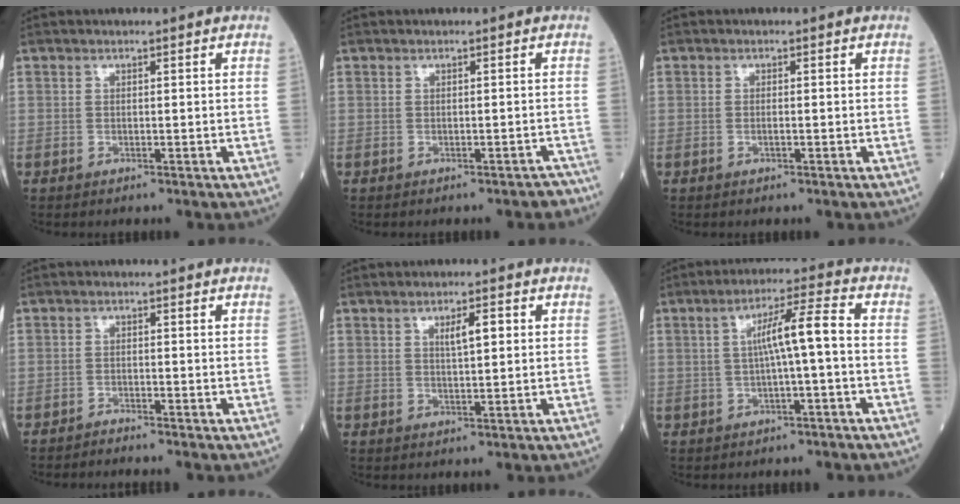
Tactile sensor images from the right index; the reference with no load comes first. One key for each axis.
{"total": 2.2, "fx": -1.9, "fy": 0.7, "fz": 0.8, "tx": -0.005, "ty": -0.001, "tz": -0.020}
{"total": 0.6, "fx": -0.2, "fy": 0.0, "fz": 0.6, "tx": -0.011, "ty": 0.000, "tz": -0.004}
{"total": 1.8, "fx": -1.7, "fy": -0.3, "fz": 0.1, "tx": 0.002, "ty": -0.001, "tz": -0.028}
{"total": 3.4, "fx": 1.1, "fy": 0.6, "fz": 3.2, "tx": -0.055, "ty": 0.003, "tz": 0.019}
{"total": 6.5, "fx": -0.2, "fy": -0.1, "fz": 6.5, "tx": -0.108, "ty": 0.017, "tz": -0.001}